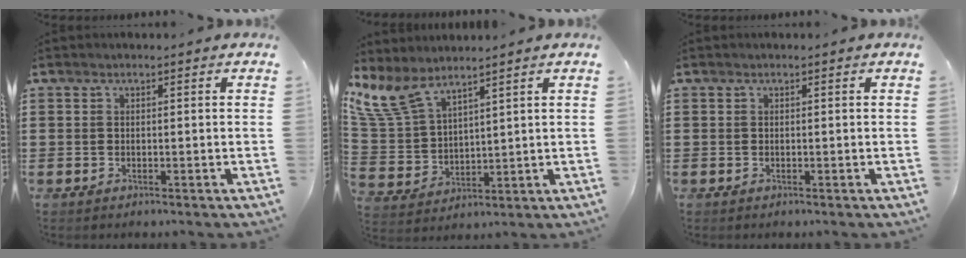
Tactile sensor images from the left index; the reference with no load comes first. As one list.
[{"total": 7.1, "force": [5.4, 2.5, 3.9], "torque": [-0.110, -0.027, 0.097]}, {"total": 0.0}]